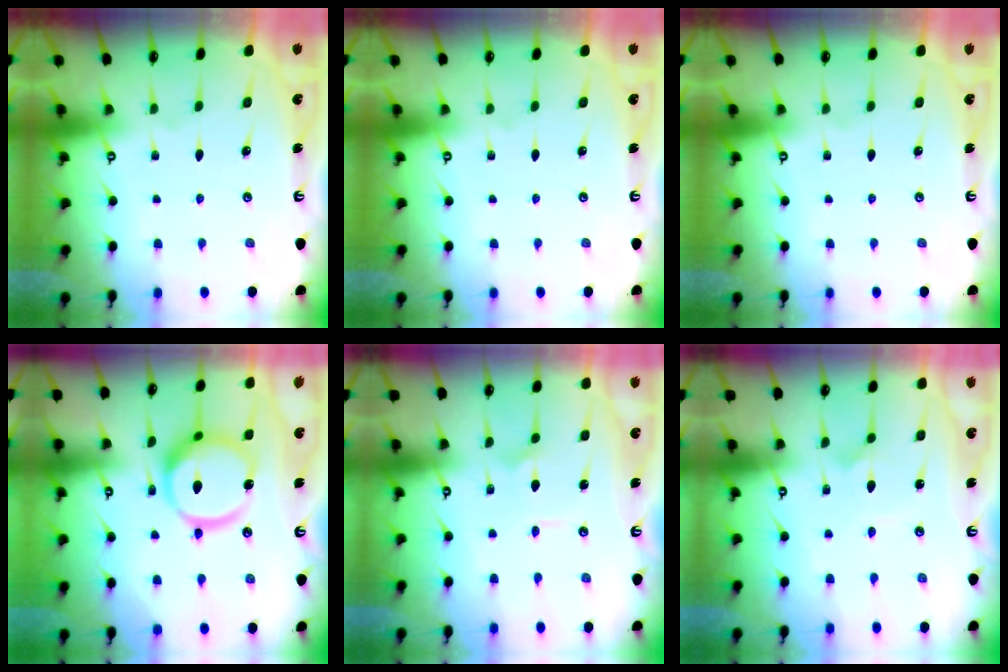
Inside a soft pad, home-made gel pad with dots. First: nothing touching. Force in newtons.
{"total": 0.0}
{"total": 0.0}
{"total": 16.1, "press": 16.0, "slide": 1.8}
{"total": 1.8, "press": 1.8, "slide": 0.1}
{"total": 2.1, "press": 2.0, "slide": 0.3}